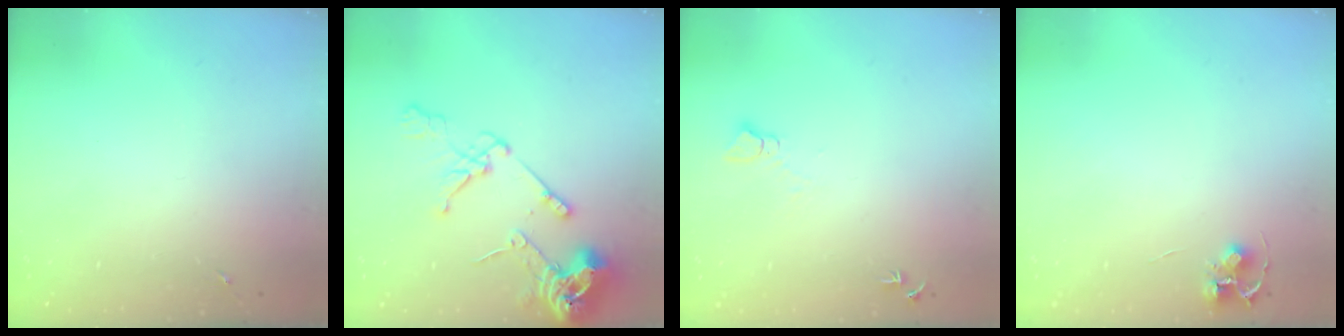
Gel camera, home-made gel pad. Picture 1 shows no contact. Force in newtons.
{"total": 15.7, "press": 15.6, "slide": 2.0}
{"total": 5.2, "press": 5.2, "slide": 0.6}
{"total": 4.7, "press": 4.7, "slide": 0.4}